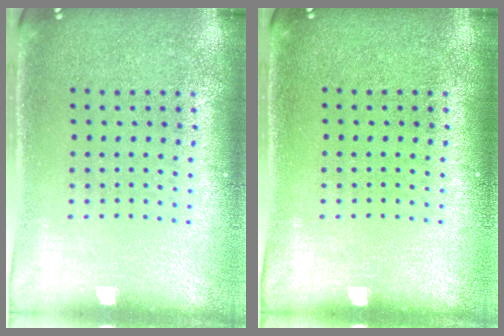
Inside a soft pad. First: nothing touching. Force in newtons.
{"total": 0.0}